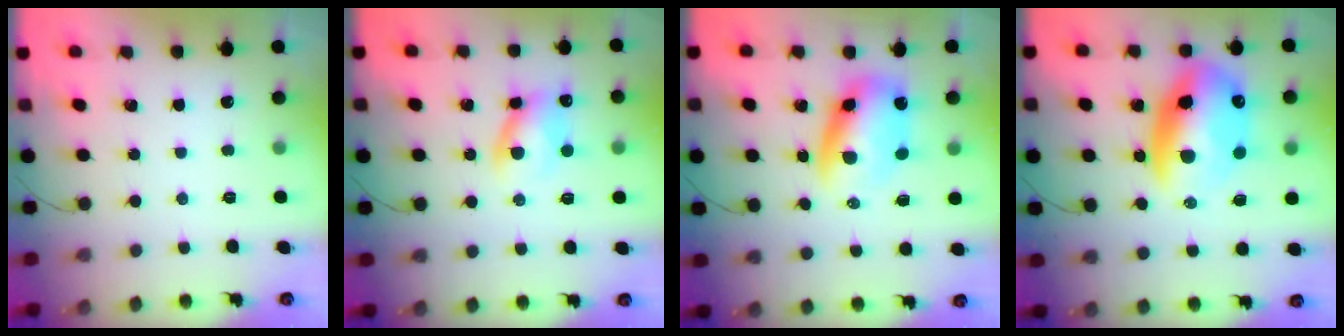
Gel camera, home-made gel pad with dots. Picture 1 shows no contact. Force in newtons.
{"total": 9.5, "press": 9.4, "slide": 1.8}
{"total": 9.4, "press": 9.0, "slide": 2.7}
{"total": 16.1, "press": 15.6, "slide": 3.8}